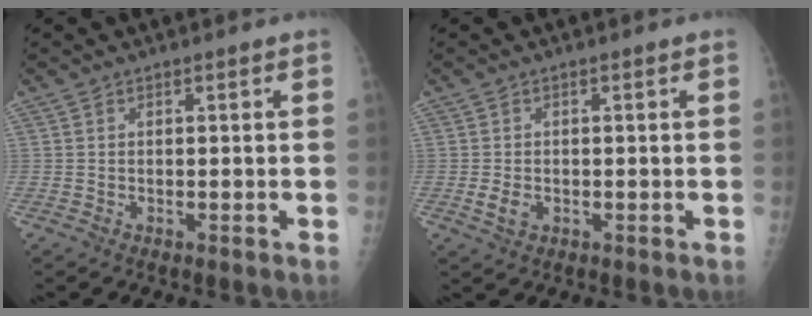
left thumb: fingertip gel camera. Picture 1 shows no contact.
{"total": 2.6, "force": [-0.5, 1.8, 1.7], "torque": [-0.031, -0.001, -0.007]}